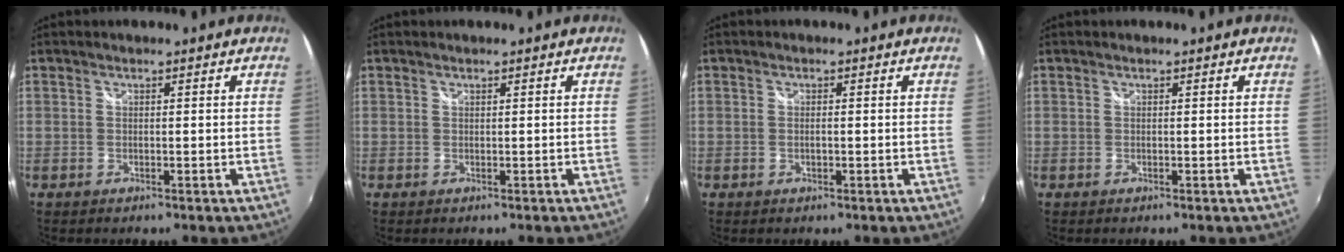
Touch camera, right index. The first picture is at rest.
{"total": 0.0}
{"total": 0.8, "force": [-0.2, 0.4, 0.7], "torque": [-0.015, -0.001, -0.003]}
{"total": 0.0}